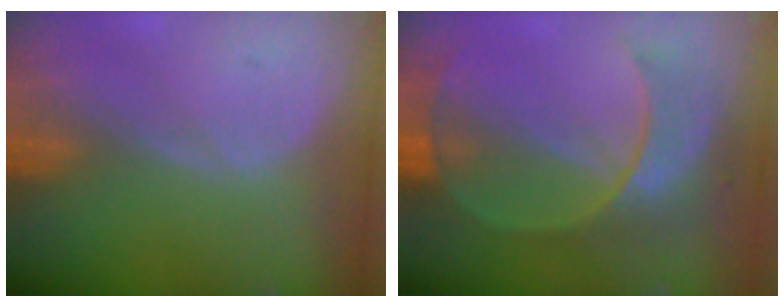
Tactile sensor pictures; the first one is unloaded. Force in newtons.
{"total": 8.4, "press": 8.2, "slide": 2.1}